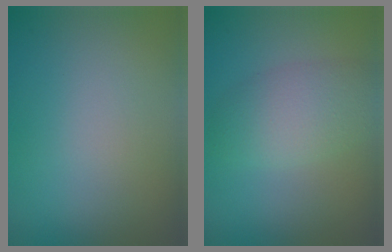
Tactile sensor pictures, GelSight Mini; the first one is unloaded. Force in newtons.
{"total": 4.0, "press": 4.0, "slide": 0.2}